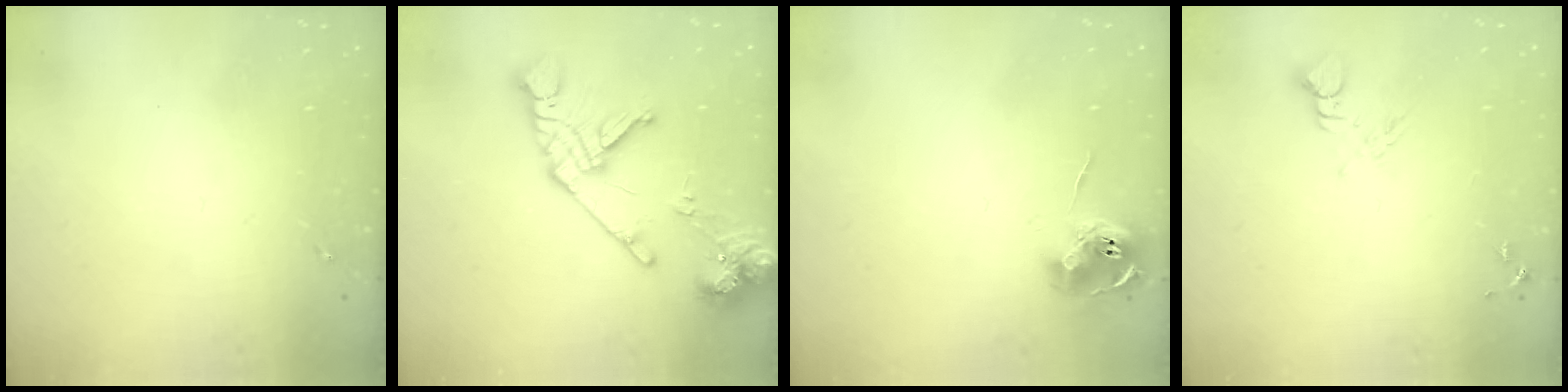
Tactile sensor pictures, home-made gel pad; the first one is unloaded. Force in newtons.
{"total": 17.0, "press": 16.9, "slide": 2.2}
{"total": 8.7, "press": 8.7, "slide": 0.4}
{"total": 5.0, "press": 4.9, "slide": 0.5}